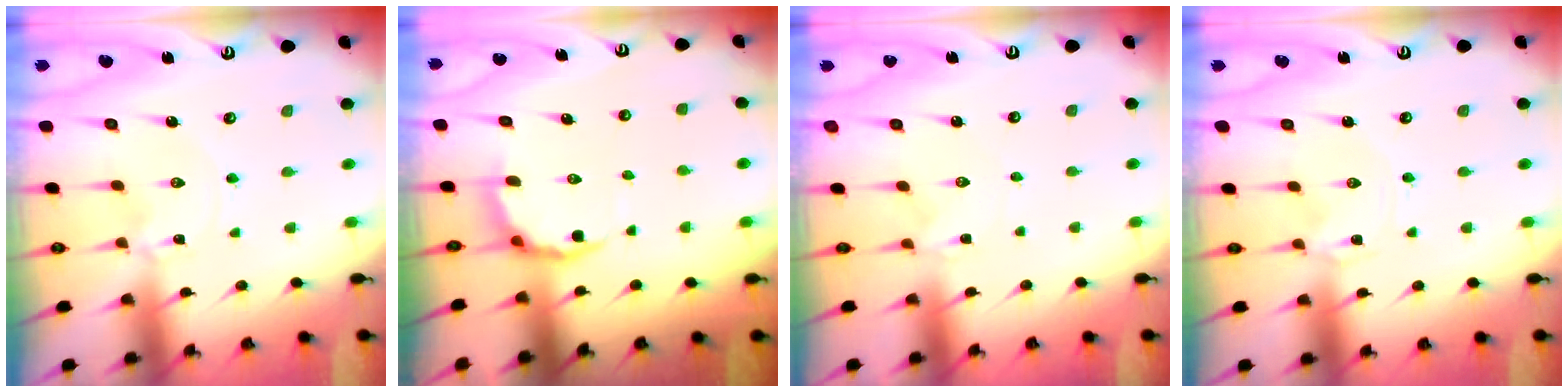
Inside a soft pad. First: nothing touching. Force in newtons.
{"total": 5.2, "press": 4.3, "slide": 2.8}
{"total": 1.3, "press": 1.3, "slide": 0.3}
{"total": 0.0}